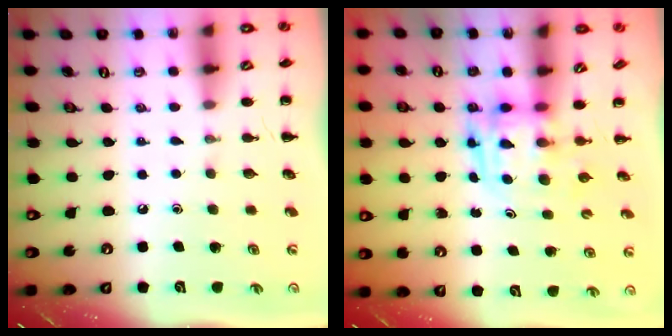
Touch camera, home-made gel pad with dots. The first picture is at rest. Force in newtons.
{"total": 3.9, "press": 3.8, "slide": 0.7}